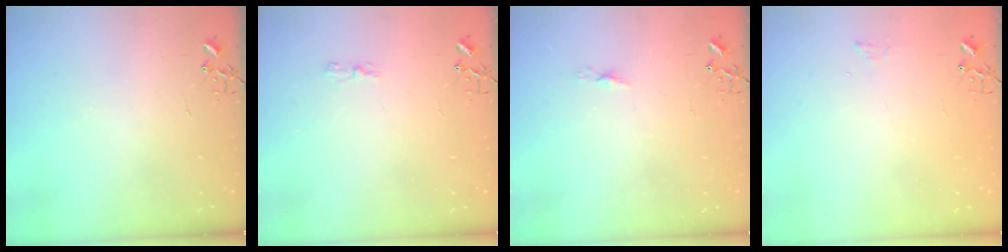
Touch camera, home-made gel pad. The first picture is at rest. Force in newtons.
{"total": 3.9, "press": 3.9, "slide": 0.5}
{"total": 3.8, "press": 3.7, "slide": 0.3}
{"total": 6.3, "press": 6.3, "slide": 0.7}